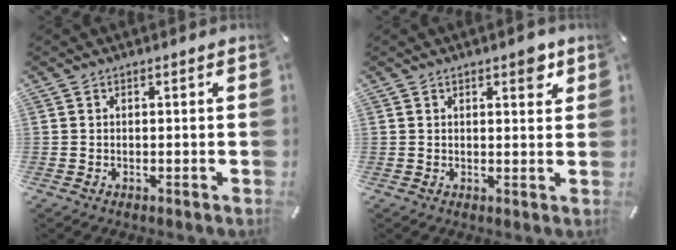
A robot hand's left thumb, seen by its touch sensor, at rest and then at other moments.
{"total": 3.8, "force": [2.3, 1.8, 2.5], "torque": [-0.023, -0.009, 0.032]}